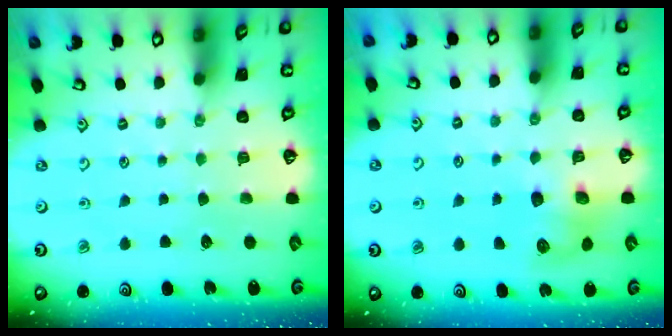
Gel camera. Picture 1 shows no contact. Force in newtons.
{"total": 7.4, "press": 7.4, "slide": 0.3}